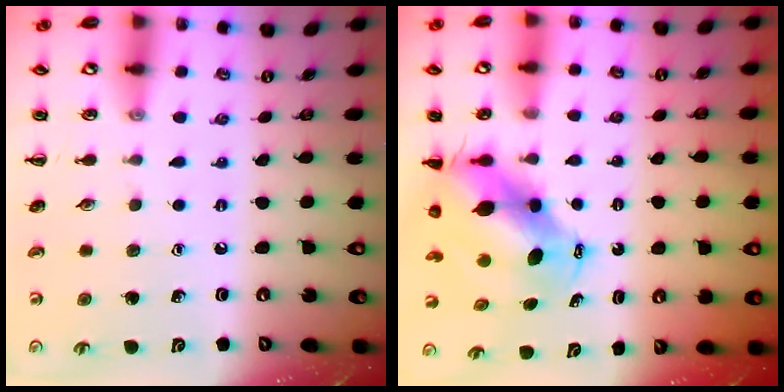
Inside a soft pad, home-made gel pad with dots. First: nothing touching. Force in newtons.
{"total": 7.2, "press": 7.0, "slide": 1.9}